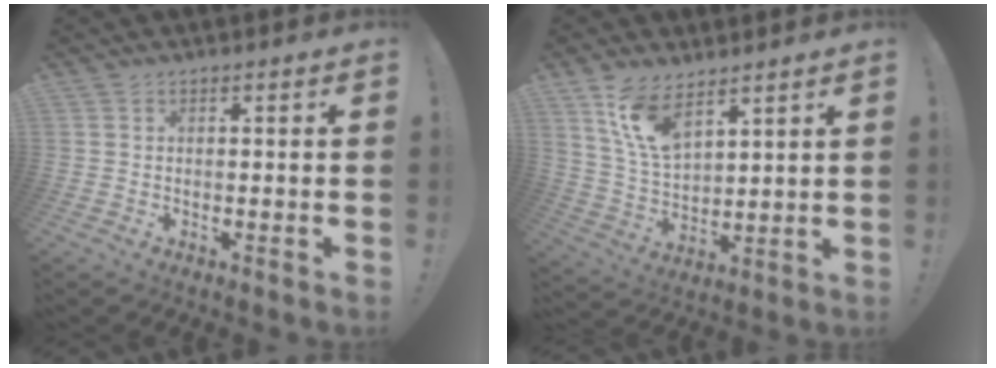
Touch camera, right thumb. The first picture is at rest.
{"total": 11.7, "force": [8.0, 5.4, 6.5], "torque": [-0.141, -0.033, 0.158]}